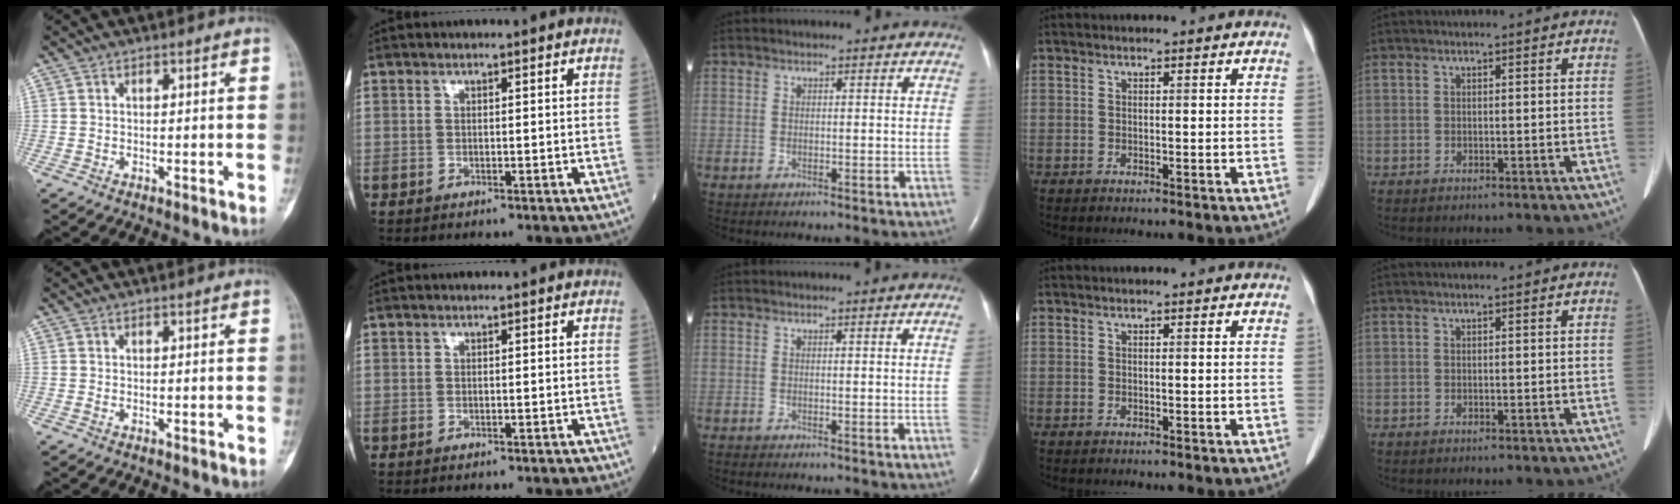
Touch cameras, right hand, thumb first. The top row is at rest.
{"index": {"total": 0.7, "force": [-0.6, 0.2, 0.2], "torque": [-0.004, 0.000, -0.008]}, "middle": {"total": 1.0, "force": [-0.4, -0.5, 0.8], "torque": [-0.002, 0.006, -0.010]}}